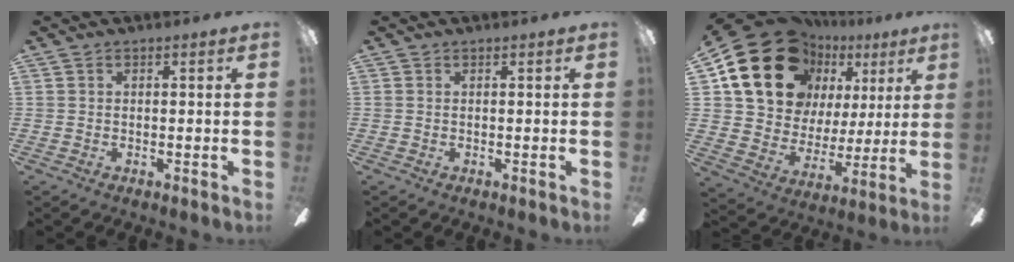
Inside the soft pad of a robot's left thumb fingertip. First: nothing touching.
{"total": 0.0}
{"total": 23.2, "force": [12.5, 16.1, 11.1], "torque": [-0.215, -0.057, 0.245]}